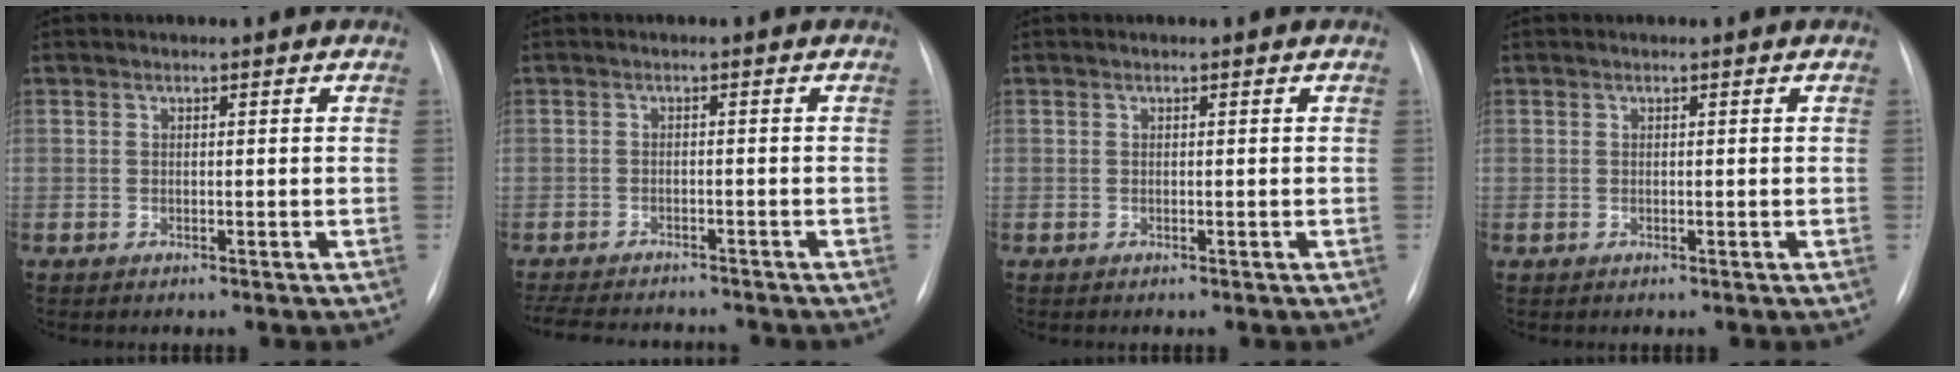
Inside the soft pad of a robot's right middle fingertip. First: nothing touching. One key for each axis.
{"total": 10.2, "fx": -9.3, "fy": 2.4, "fz": 3.5, "tx": -0.070, "ty": -0.007, "tz": -0.128}
{"total": 0.0}
{"total": 0.0}